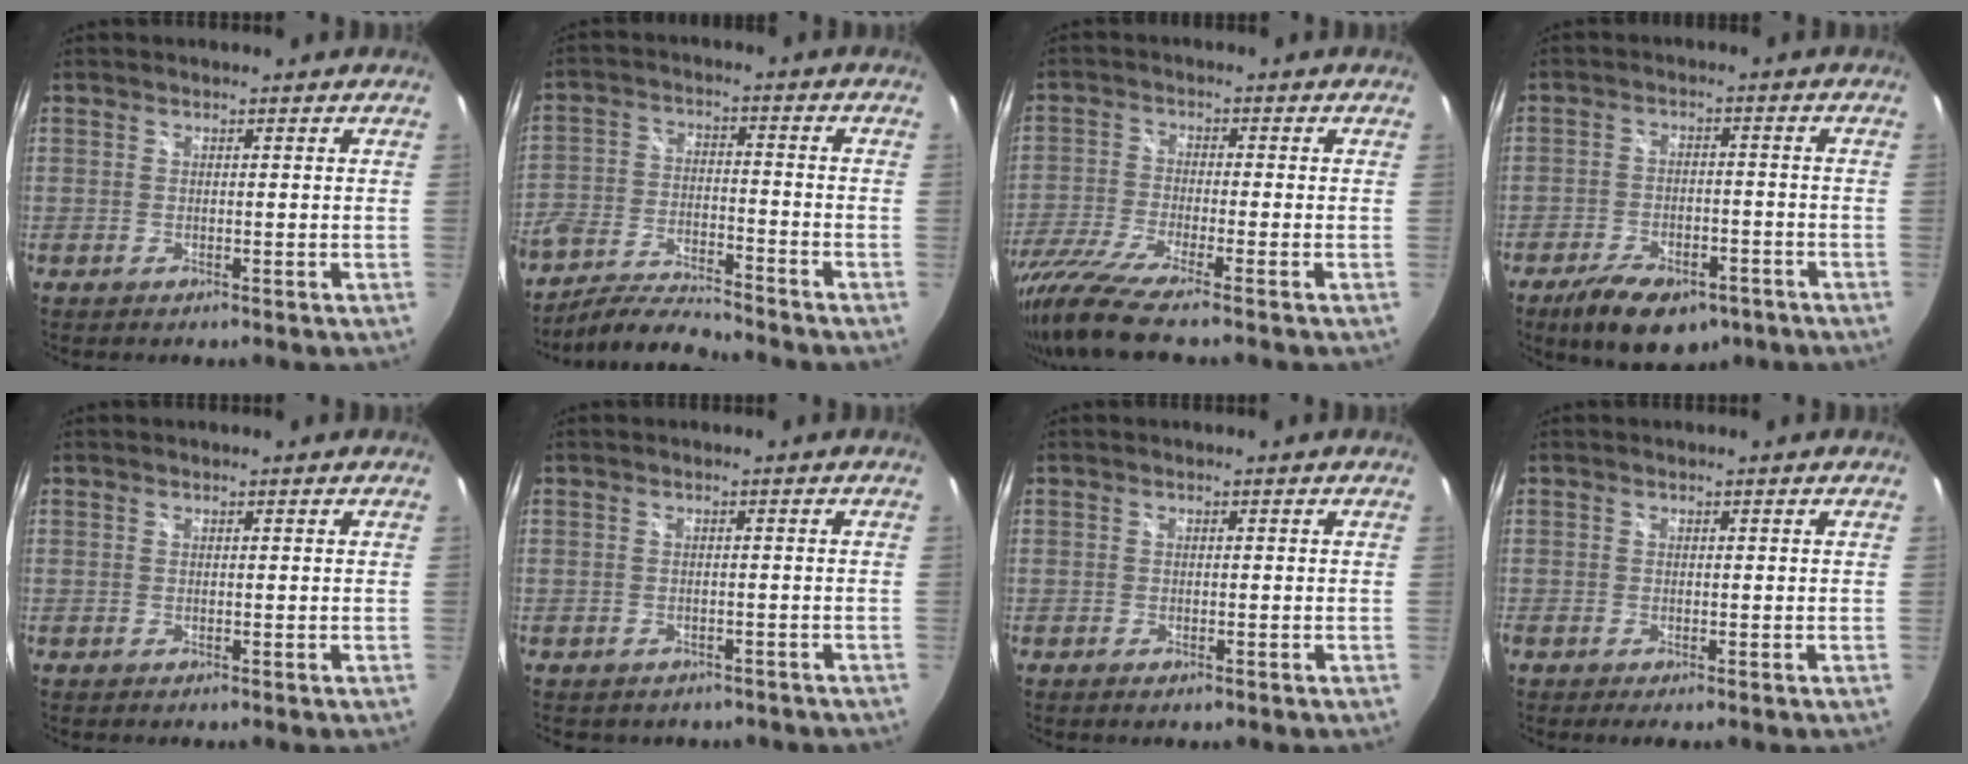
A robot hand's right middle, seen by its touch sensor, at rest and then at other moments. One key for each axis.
{"total": 11.1, "fx": -9.6, "fy": 2.4, "fz": 5.0, "tx": -0.106, "ty": -0.015, "tz": -0.180}
{"total": 11.0, "fx": -8.9, "fy": -0.2, "fz": 6.5, "tx": -0.146, "ty": -0.044, "tz": -0.166}
{"total": 12.7, "fx": -8.6, "fy": 5.8, "fz": 7.3, "tx": -0.152, "ty": -0.016, "tz": -0.129}
{"total": 0.0}
{"total": 4.7, "fx": -3.7, "fy": 2.5, "fz": 1.6, "tx": -0.029, "ty": -0.010, "tz": -0.041}
{"total": 1.1, "fx": -0.8, "fy": 0.4, "fz": 0.6, "tx": -0.010, "ty": -0.005, "tz": -0.013}
{"total": 0.9, "fx": -0.7, "fy": 0.0, "fz": 0.5, "tx": -0.012, "ty": -0.003, "tz": -0.015}